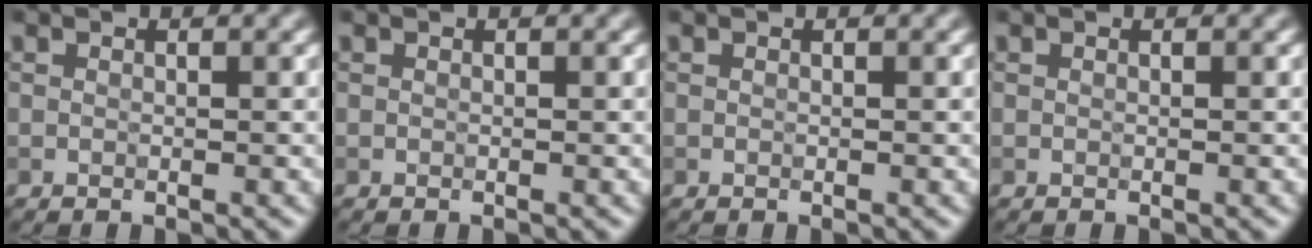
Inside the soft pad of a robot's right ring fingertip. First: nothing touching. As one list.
[{"total": 0.0}, {"total": 0.0}, {"total": 0.0}]